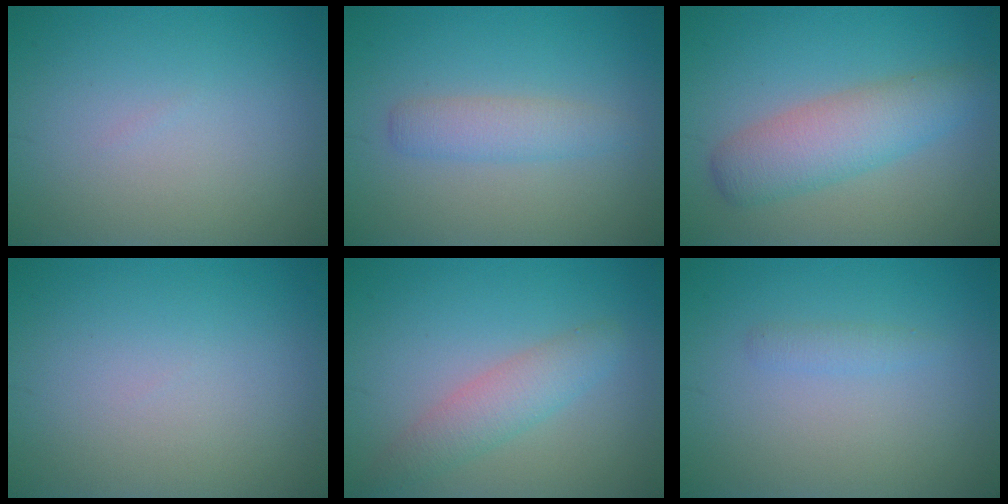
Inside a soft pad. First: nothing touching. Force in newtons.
{"total": 2.4, "press": 2.4, "slide": 0.1}
{"total": 4.8, "press": 4.8, "slide": 0.1}
{"total": 0.0}
{"total": 3.0, "press": 2.9, "slide": 0.2}
{"total": 0.9, "press": 0.9, "slide": 0.0}